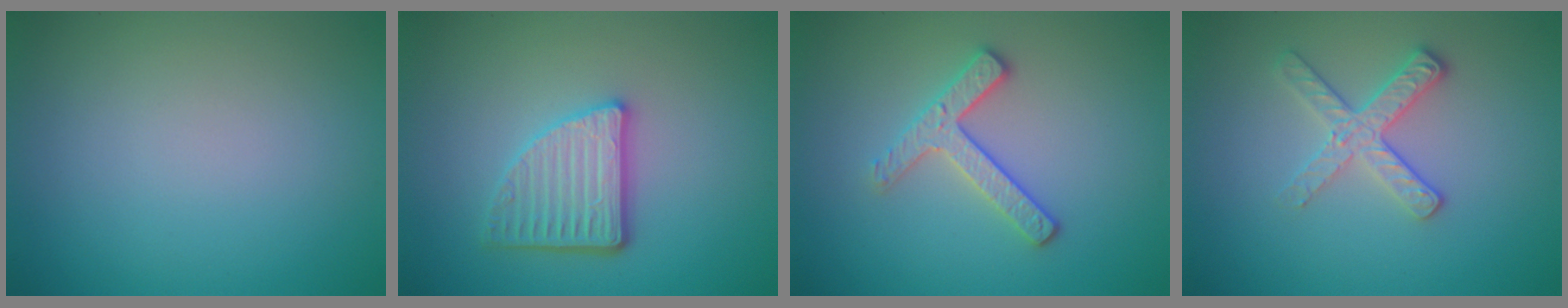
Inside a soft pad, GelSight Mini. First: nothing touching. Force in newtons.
{"total": 3.9, "press": 3.3, "slide": 2.1}
{"total": 2.8, "press": 2.6, "slide": 1.1}
{"total": 2.7, "press": 2.4, "slide": 1.2}